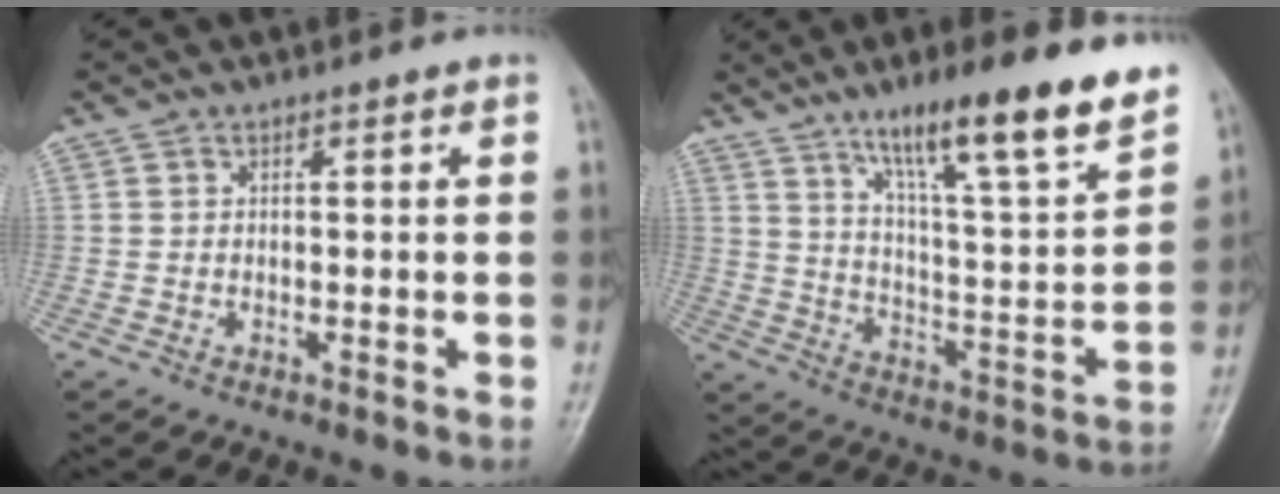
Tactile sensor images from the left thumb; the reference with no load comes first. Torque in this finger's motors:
{"motor_torque": [1.94, 1.41, 1.46, -1.31, 0.32]}